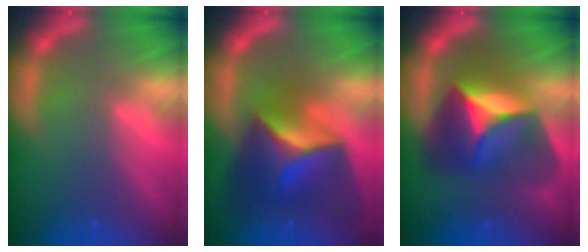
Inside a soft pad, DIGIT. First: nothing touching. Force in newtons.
{"total": 10.0}
{"total": 9.5}